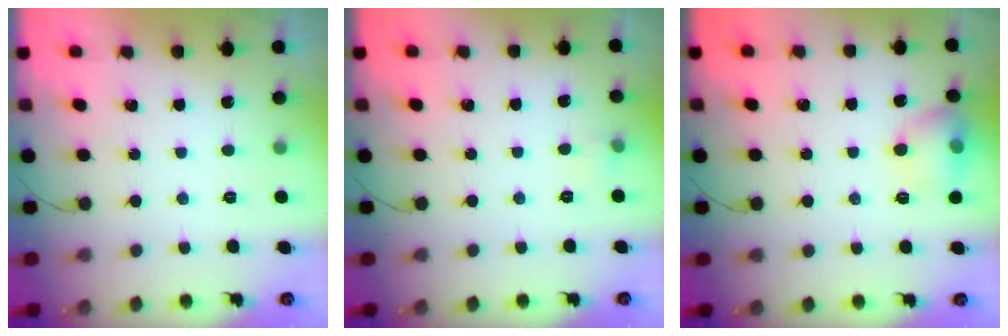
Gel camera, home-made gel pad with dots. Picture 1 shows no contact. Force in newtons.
{"total": 3.6, "press": 3.3, "slide": 1.3}
{"total": 10.0, "press": 9.9, "slide": 1.5}